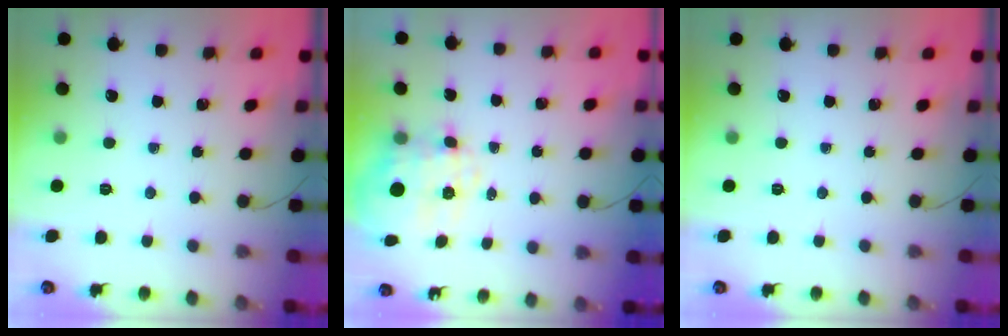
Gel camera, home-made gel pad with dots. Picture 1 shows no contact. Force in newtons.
{"total": 9.3, "press": 9.2, "slide": 1.4}
{"total": 0.0}